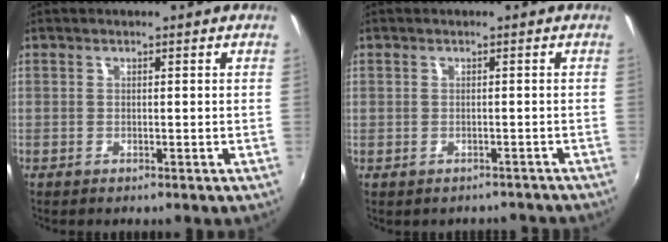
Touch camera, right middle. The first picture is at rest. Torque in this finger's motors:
{"motor_torque": [-0.83, -0.84, -1.02, -0.21]}